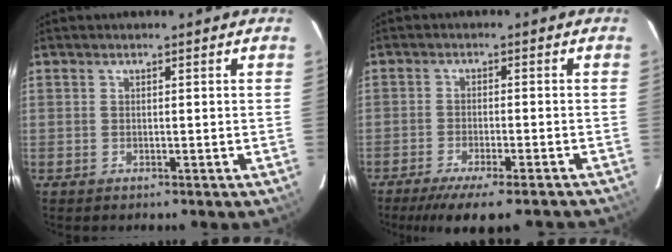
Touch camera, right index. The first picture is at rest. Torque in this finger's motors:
{"motor_torque": [1.11, -1.02, 0.59, 0.12]}